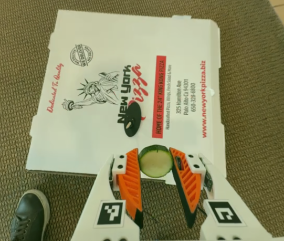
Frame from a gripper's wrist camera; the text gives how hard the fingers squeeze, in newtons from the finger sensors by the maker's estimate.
{"total": 8.3, "left": 8.1, "right": 8.6}